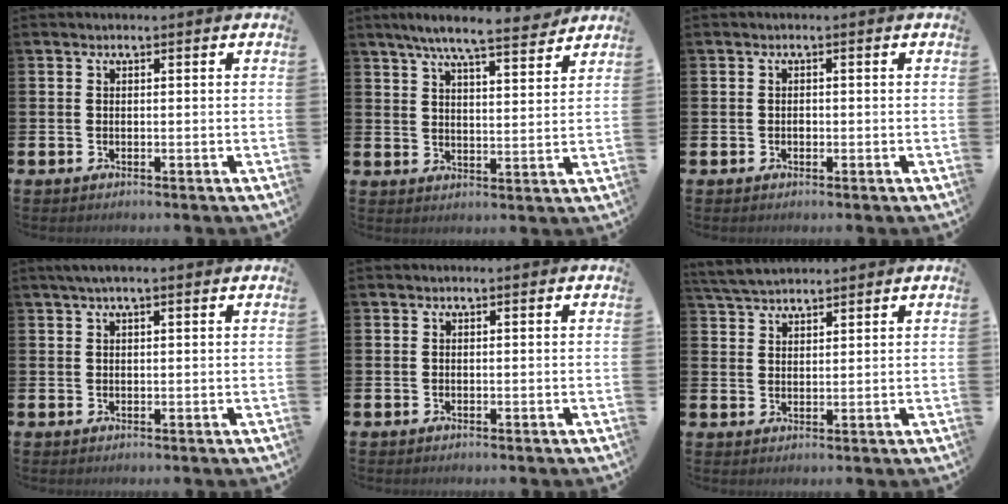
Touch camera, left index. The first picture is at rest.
{"total": 7.5, "force": [6.8, 0.6, 3.0], "torque": [-0.069, -0.035, 0.119]}
{"total": 0.6, "force": [-0.2, 0.5, 0.2], "torque": [0.001, 0.000, -0.006]}
{"total": 2.0, "force": [1.4, 0.3, 1.5], "torque": [-0.027, 0.005, 0.023]}
{"total": 0.0}
{"total": 3.9, "force": [3.8, 0.7, 0.6], "torque": [-0.021, -0.011, 0.071]}